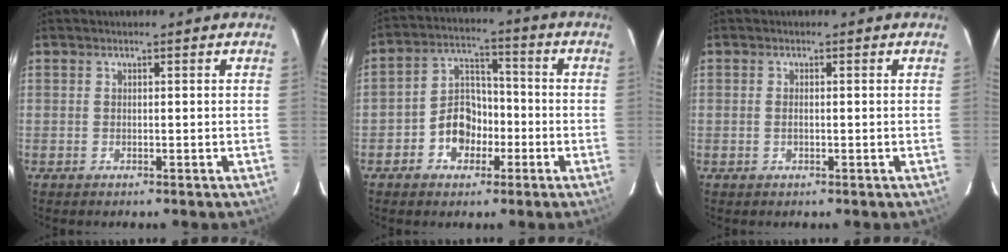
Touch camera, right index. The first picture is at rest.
{"total": 8.2, "force": [-3.4, 6.3, 4.0], "torque": [-0.076, 0.027, -0.054]}
{"total": 1.0, "force": [-0.2, 0.4, 0.9], "torque": [-0.018, 0.001, -0.004]}